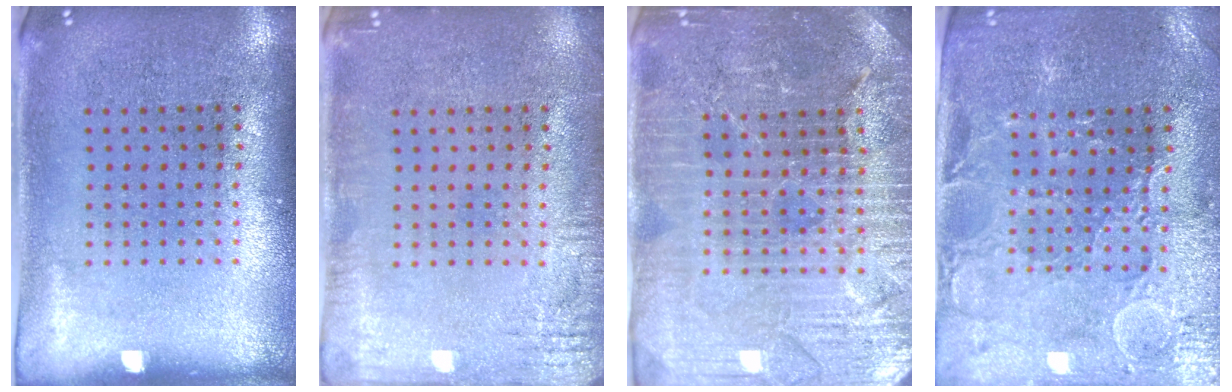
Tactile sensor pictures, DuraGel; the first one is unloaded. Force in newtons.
{"total": 2.3, "press": 2.3, "slide": 0.3}
{"total": 4.4, "press": 4.1, "slide": 1.5}
{"total": 1.6, "press": 1.5, "slide": 0.5}